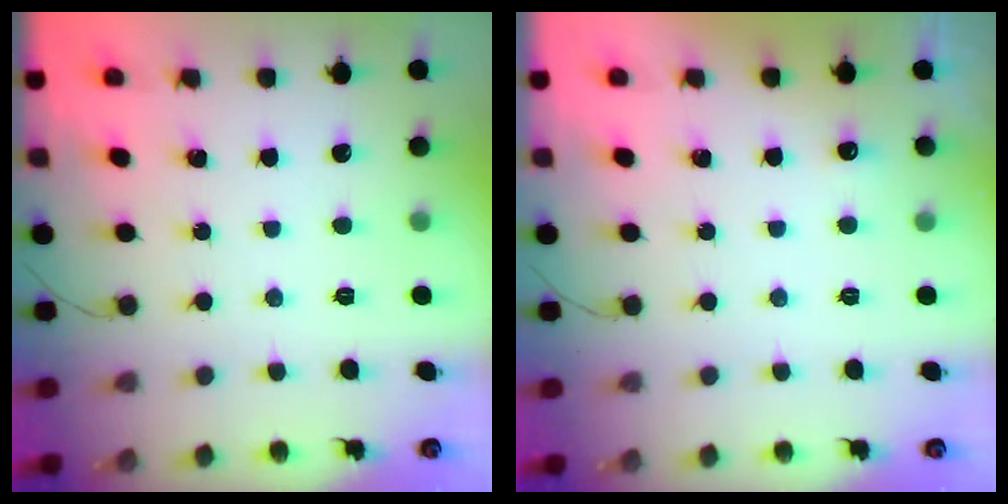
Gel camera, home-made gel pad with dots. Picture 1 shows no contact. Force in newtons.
{"total": 6.4, "press": 2.5, "slide": 5.9}